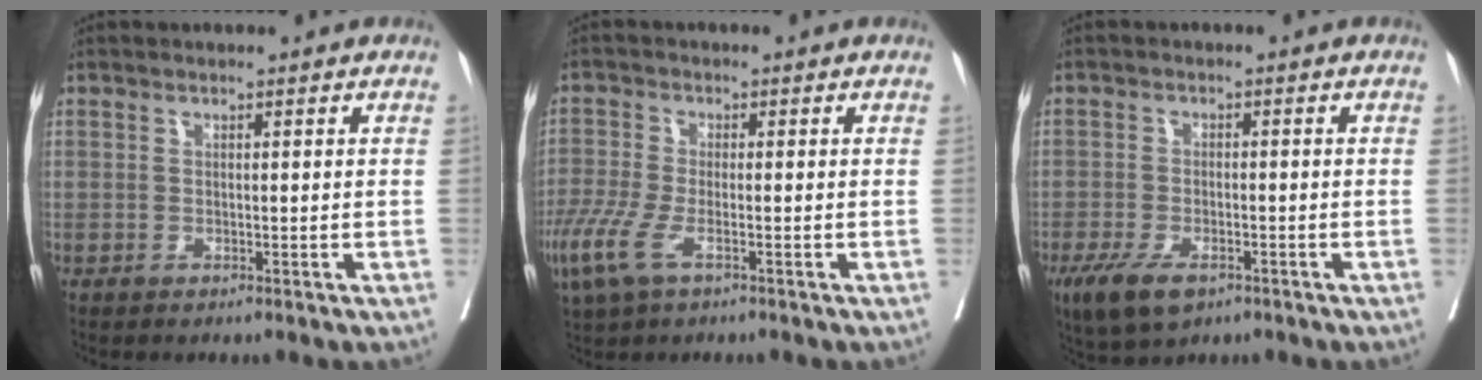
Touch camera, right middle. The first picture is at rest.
{"total": 6.8, "force": [-3.4, 2.1, 5.4], "torque": [-0.133, -0.020, -0.069]}
{"total": 6.6, "force": [-4.0, 2.9, 4.4], "torque": [-0.082, -0.010, -0.066]}